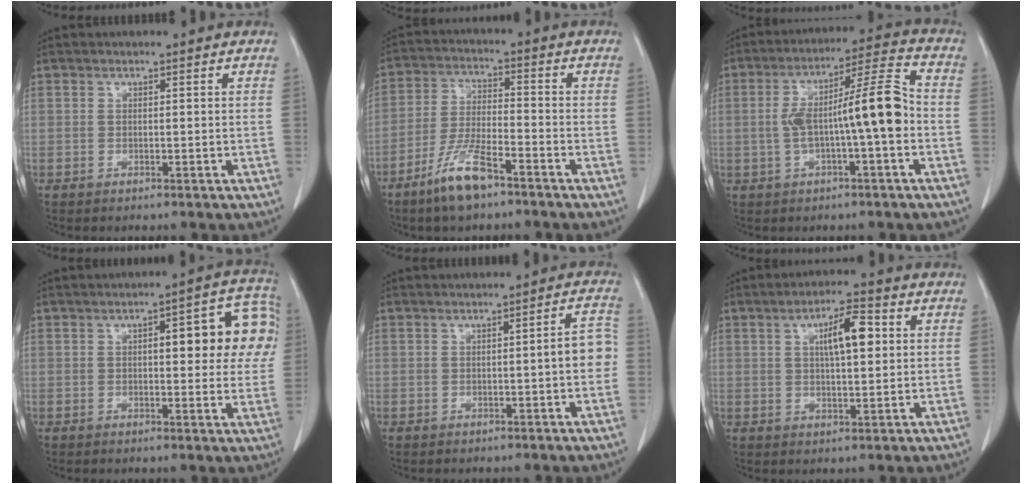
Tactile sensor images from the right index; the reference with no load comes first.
{"total": 8.6, "force": [-5.9, 1.6, 6.1], "torque": [-0.127, -0.013, -0.115]}
{"total": 11.9, "force": [-1.5, 1.0, 11.8], "torque": [-0.201, 0.031, -0.027]}
{"total": 12.3, "force": [2.6, 3.9, 11.4], "torque": [-0.127, 0.032, 0.025]}
{"total": 4.3, "force": [-0.5, 0.5, 4.2], "torque": [-0.048, 0.013, -0.009]}
{"total": 7.2, "force": [1.9, 1.8, 6.7], "torque": [-0.111, 0.011, 0.032]}